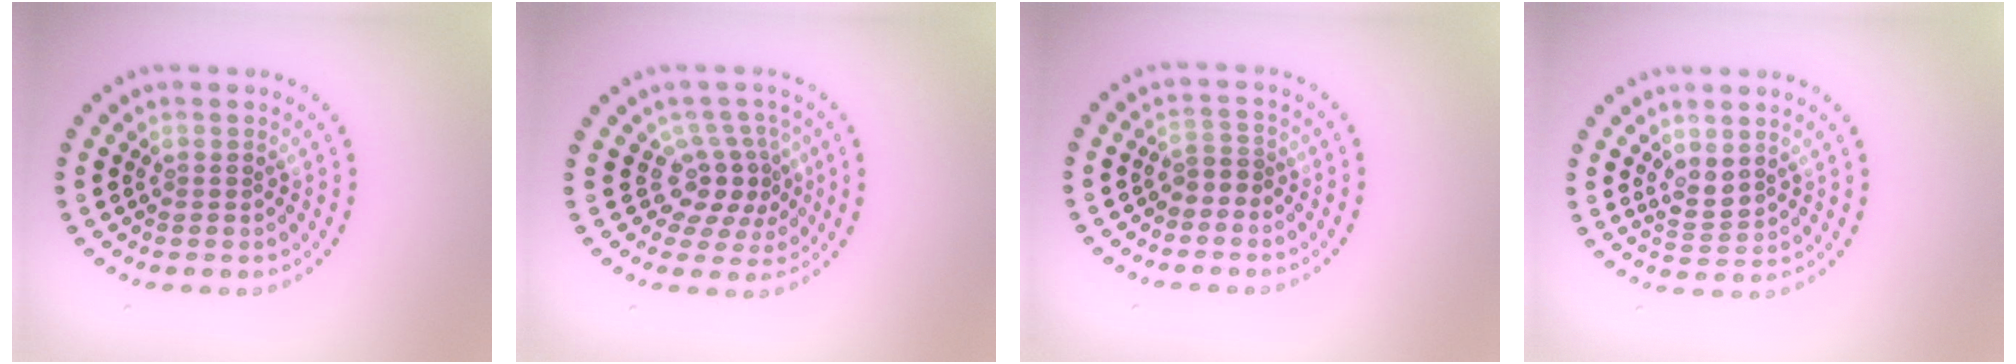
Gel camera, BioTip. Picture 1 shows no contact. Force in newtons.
{"total": 3.4, "press": 2.5, "slide": 2.4}
{"total": 1.3, "press": 1.0, "slide": 0.8}
{"total": 2.1, "press": 1.7, "slide": 1.2}